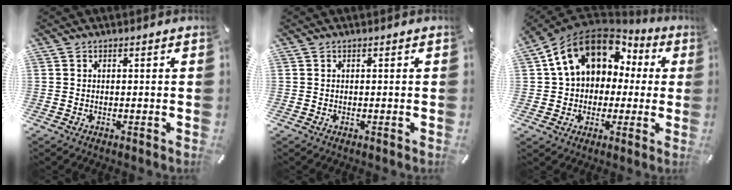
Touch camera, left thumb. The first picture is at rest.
{"total": 0.0}
{"total": 15.9, "force": [5.6, 12.5, 8.1], "torque": [-0.146, -0.016, 0.104]}